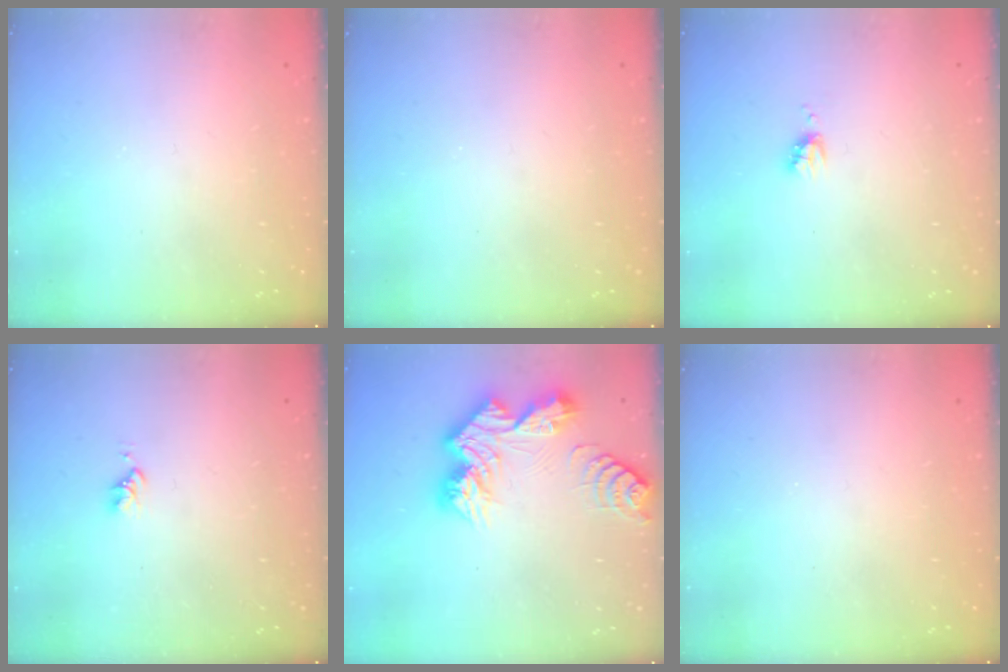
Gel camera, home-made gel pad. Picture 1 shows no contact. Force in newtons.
{"total": 0.0}
{"total": 3.7, "press": 3.7, "slide": 0.4}
{"total": 2.6, "press": 2.6, "slide": 0.4}
{"total": 13.8, "press": 13.7, "slide": 1.2}
{"total": 0.0}